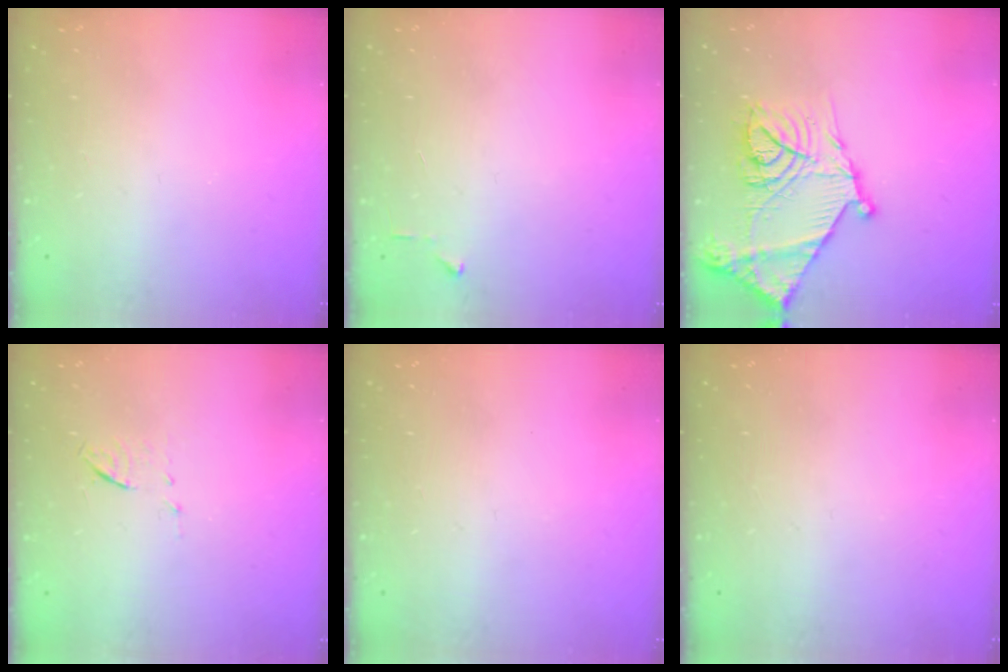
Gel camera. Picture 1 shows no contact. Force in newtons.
{"total": 3.2, "press": 3.2, "slide": 0.4}
{"total": 22.3, "press": 22.2, "slide": 2.0}
{"total": 4.2, "press": 4.1, "slide": 0.9}
{"total": 0.0}
{"total": 0.0}